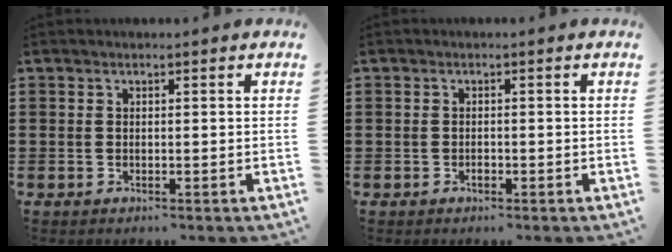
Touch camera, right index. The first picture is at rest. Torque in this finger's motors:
{"motor_torque": [-0.24, 1.90, 0.04, 0.00]}